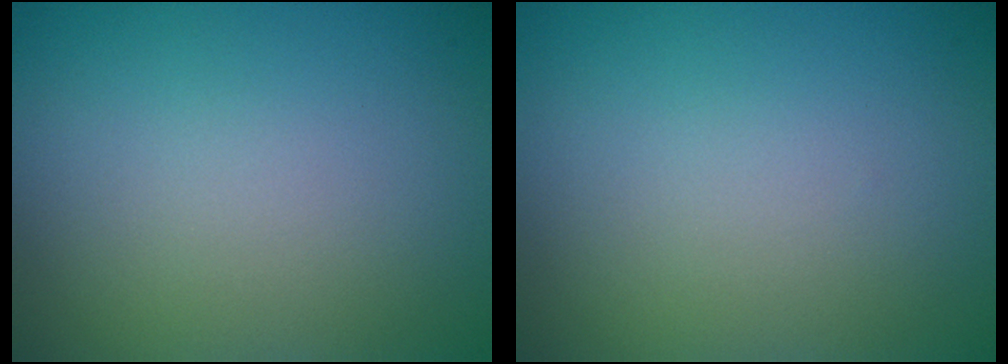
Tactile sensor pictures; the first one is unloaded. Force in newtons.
{"total": 0.0}